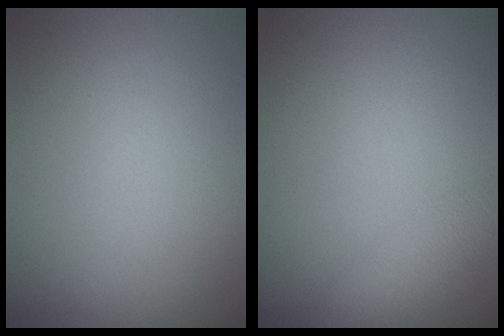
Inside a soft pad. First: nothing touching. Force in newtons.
{"total": 2.5, "press": 2.5, "slide": 0.1}